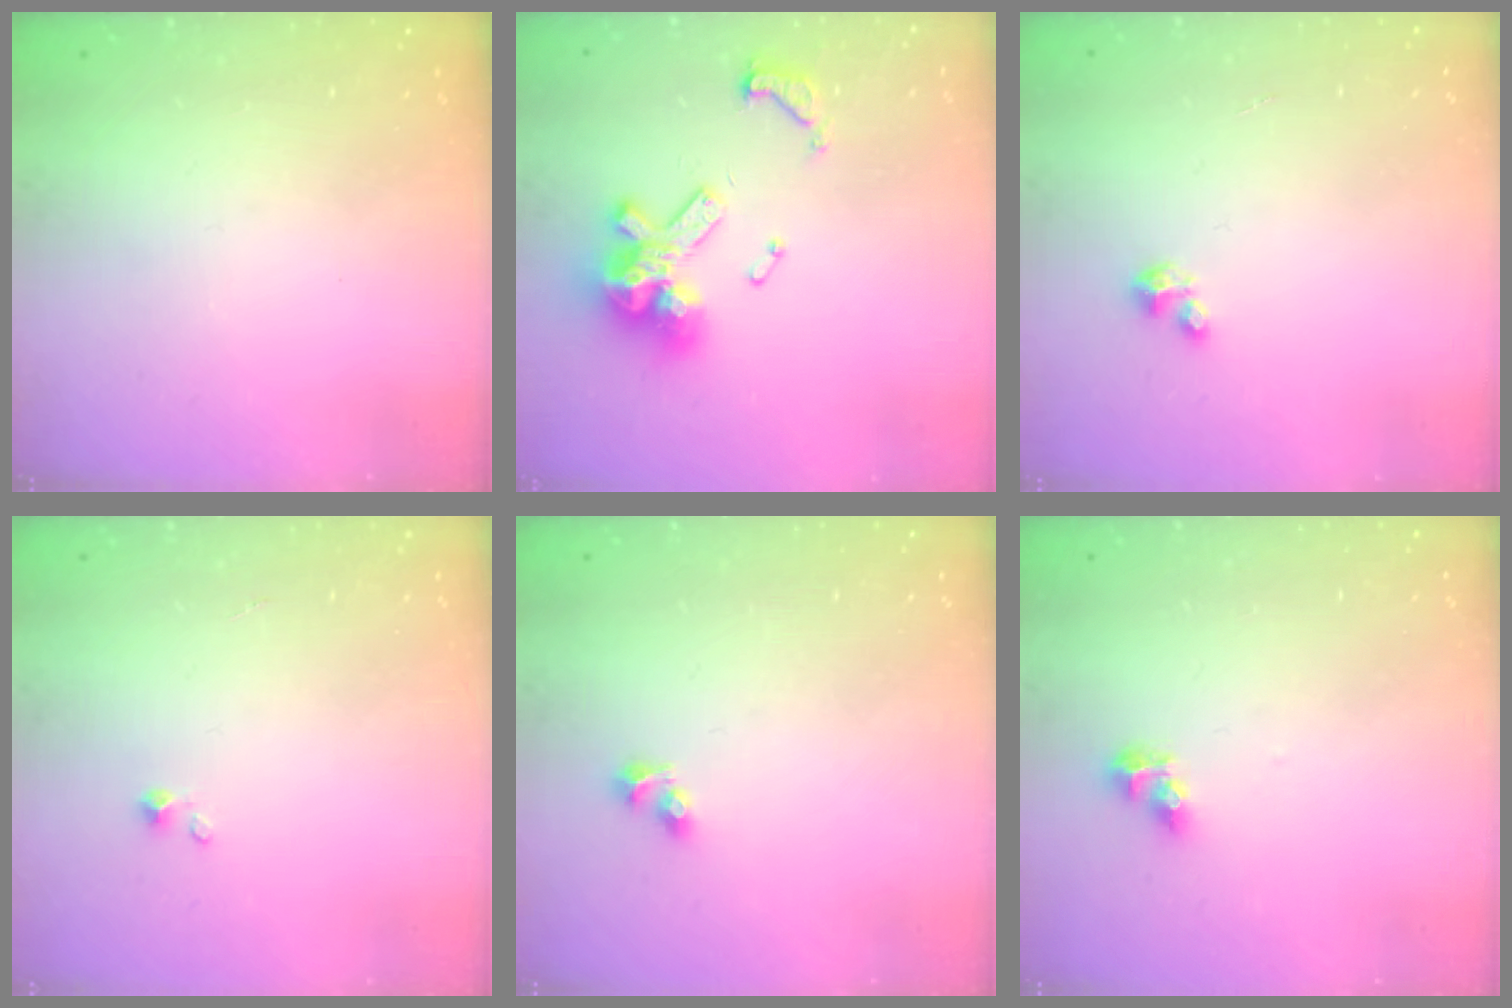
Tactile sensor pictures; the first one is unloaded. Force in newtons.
{"total": 14.3, "press": 14.2, "slide": 1.7}
{"total": 2.0, "press": 2.0, "slide": 0.2}
{"total": 0.7, "press": 0.7, "slide": 0.1}
{"total": 3.5, "press": 3.0, "slide": 1.8}
{"total": 6.1, "press": 6.1, "slide": 0.3}